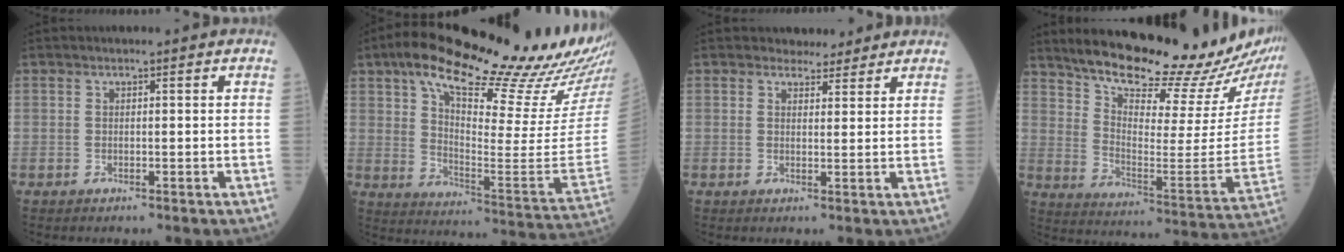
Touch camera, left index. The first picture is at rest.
{"total": 30.0, "force": [24.5, 2.6, 17.1], "torque": [-0.272, -0.058, 0.324]}
{"total": 3.1, "force": [2.8, 1.3, 0.2], "torque": [-0.004, 0.002, 0.037]}
{"total": 23.3, "force": [21.2, 3.3, 9.2], "torque": [-0.148, -0.077, 0.292]}